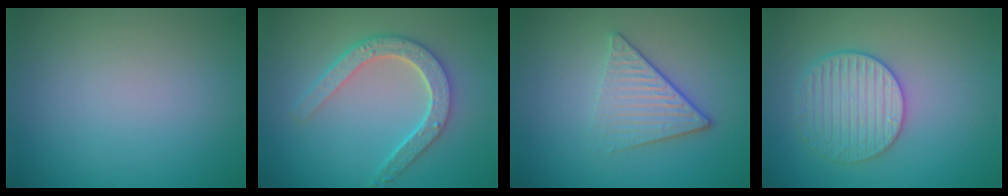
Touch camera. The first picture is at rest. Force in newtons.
{"total": 4.6, "press": 3.7, "slide": 2.8}
{"total": 4.1, "press": 2.9, "slide": 2.8}
{"total": 3.6, "press": 3.5, "slide": 0.8}